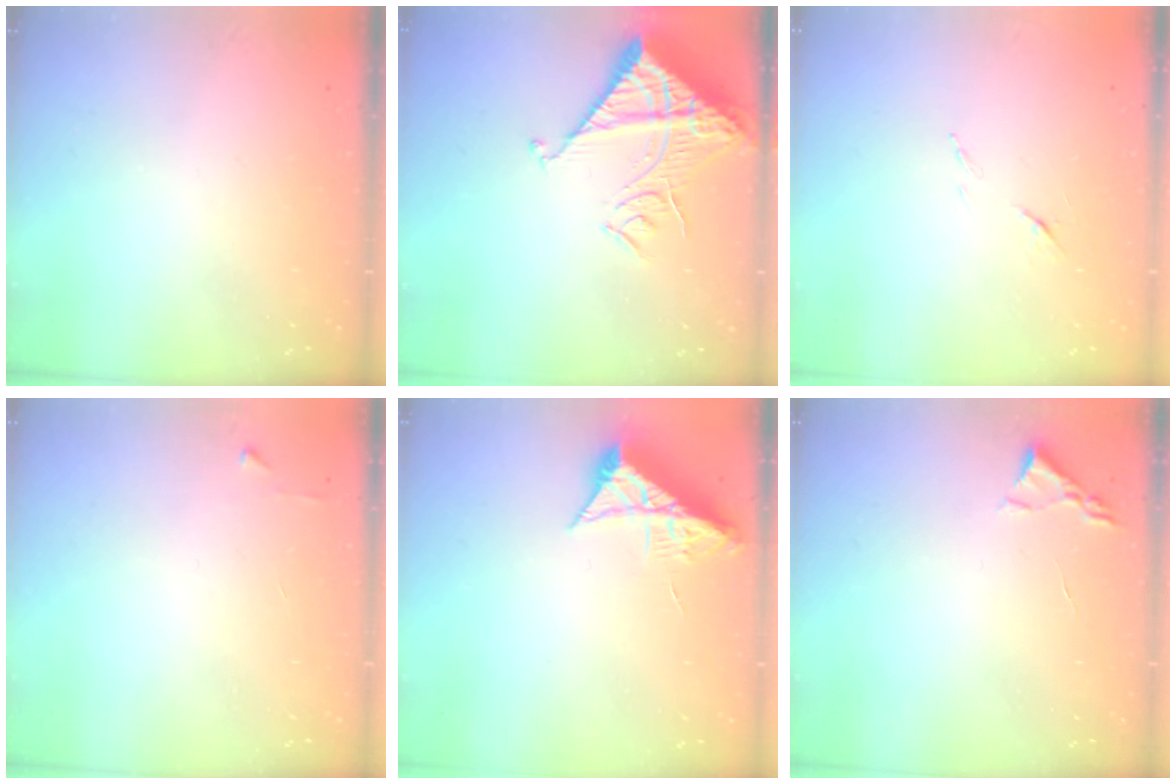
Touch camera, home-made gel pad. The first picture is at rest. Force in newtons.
{"total": 14.3, "press": 14.2, "slide": 1.6}
{"total": 6.1, "press": 6.0, "slide": 0.7}
{"total": 2.4, "press": 2.4, "slide": 0.3}
{"total": 7.3, "press": 7.3, "slide": 0.2}
{"total": 2.2, "press": 2.2, "slide": 0.3}